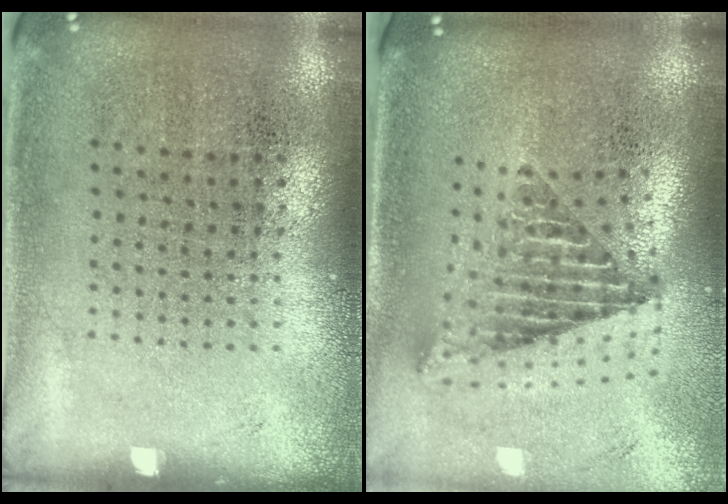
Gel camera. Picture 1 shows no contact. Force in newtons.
{"total": 2.5, "press": 1.7, "slide": 1.8}